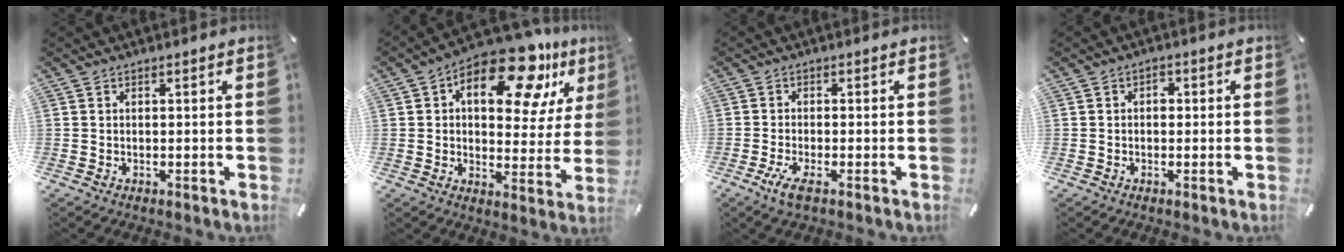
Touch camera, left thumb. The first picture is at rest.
{"total": 17.8, "force": [10.7, 8.4, 11.5], "torque": [-0.164, -0.066, 0.175]}
{"total": 4.2, "force": [-1.9, 1.1, 3.6], "torque": [-0.077, -0.009, -0.035]}
{"total": 1.7, "force": [-0.1, 1.4, 1.0], "torque": [-0.014, 0.005, -0.007]}